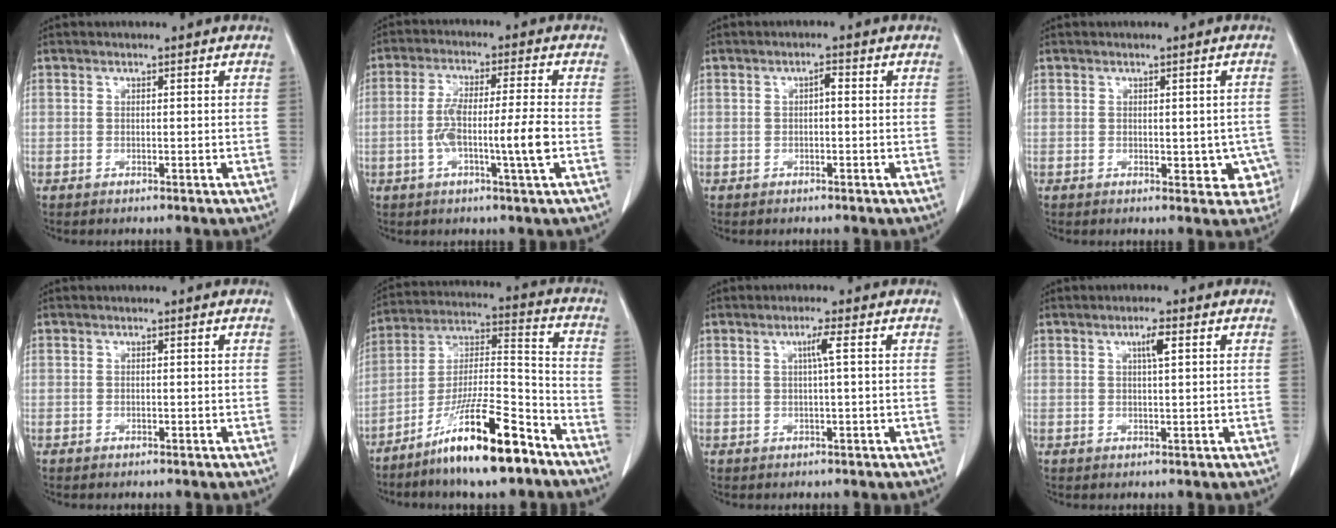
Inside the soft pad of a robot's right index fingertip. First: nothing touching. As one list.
[{"total": 8.9, "force": [-2.0, -0.1, 8.7], "torque": [-0.165, 0.003, -0.039]}, {"total": 1.3, "force": [0.1, 0.4, 1.2], "torque": [-0.019, 0.005, 0.001]}, {"total": 4.6, "force": [-0.7, 2.7, 3.6], "torque": [-0.016, 0.007, -0.002]}, {"total": 0.0}, {"total": 16.5, "force": [-11.2, 2.3, 12.0], "torque": [-0.224, -0.004, -0.198]}, {"total": 2.2, "force": [0.5, -0.5, 2.1], "torque": [-0.036, 0.001, 0.009]}, {"total": 2.5, "force": [1.0, 0.2, 2.3], "torque": [-0.038, 0.001, 0.016]}]